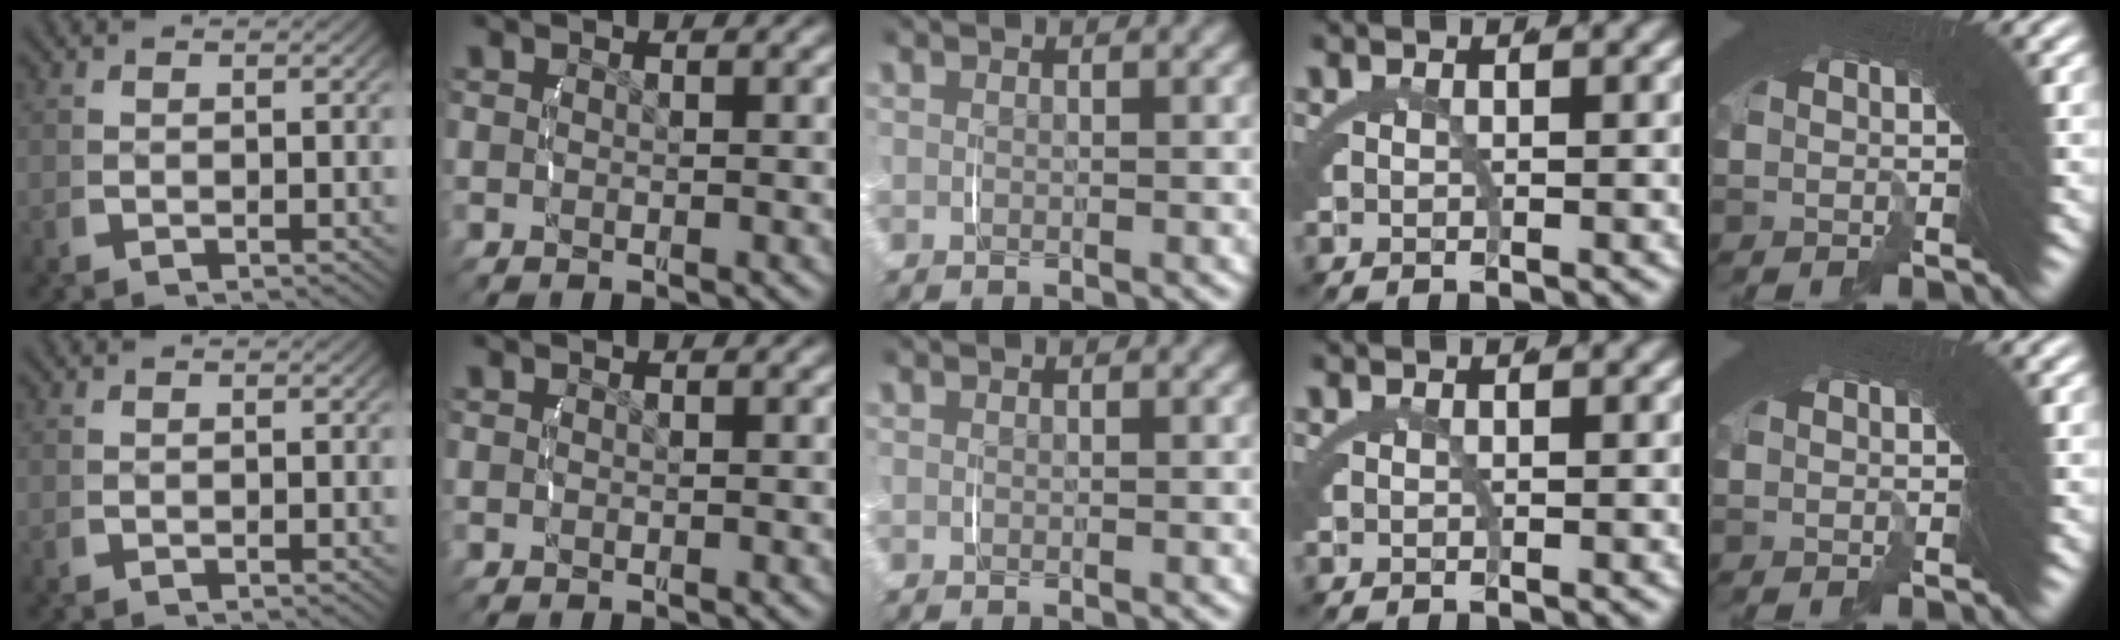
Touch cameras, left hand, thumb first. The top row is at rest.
{}